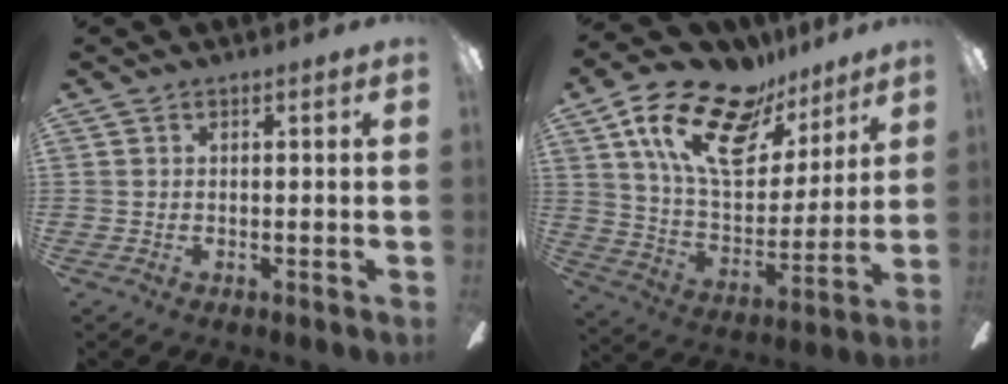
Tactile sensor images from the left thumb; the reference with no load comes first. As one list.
[{"total": 22.2, "force": [13.7, 11.3, 13.3], "torque": [-0.232, -0.065, 0.246]}]